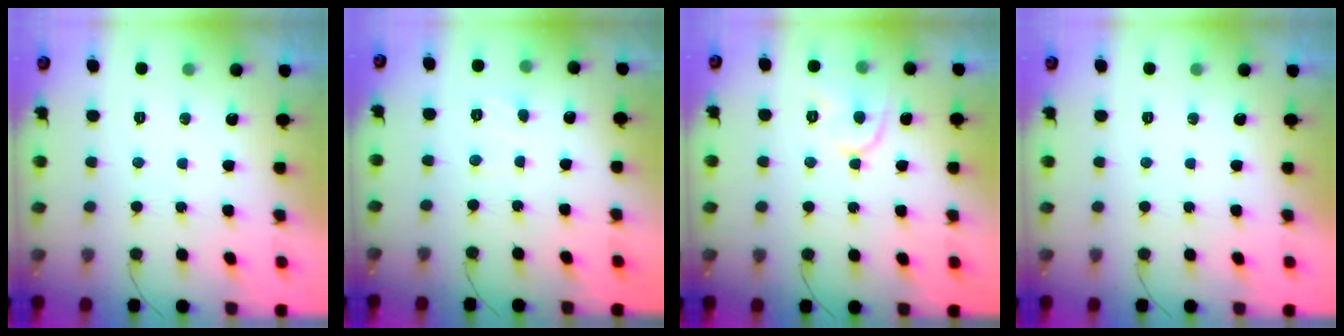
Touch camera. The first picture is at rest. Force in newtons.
{"total": 2.9, "press": 2.9, "slide": 0.3}
{"total": 7.3, "press": 7.3, "slide": 0.8}
{"total": 0.0}